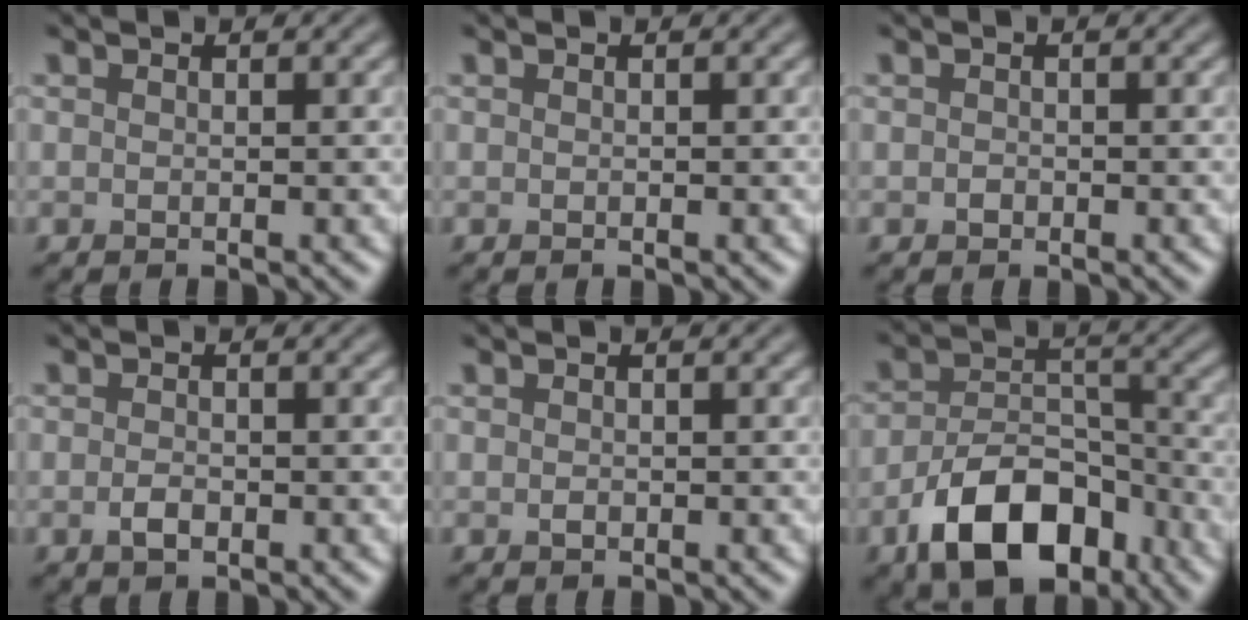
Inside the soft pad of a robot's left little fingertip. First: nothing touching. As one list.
[{"total": 0.0}, {"total": 0.6, "force": [-0.3, 0.5, 0.2], "torque": [-0.004, -0.002, -0.009]}, {"total": 1.5, "force": [-0.6, 0.8, 1.1], "torque": [-0.021, 0.000, -0.015]}, {"total": 0.6, "force": [-0.1, 0.4, 0.3], "torque": [-0.007, -0.001, -0.004]}, {"total": 8.9, "force": [-5.0, 5.0, 5.4], "torque": [-0.092, -0.006, -0.081]}]